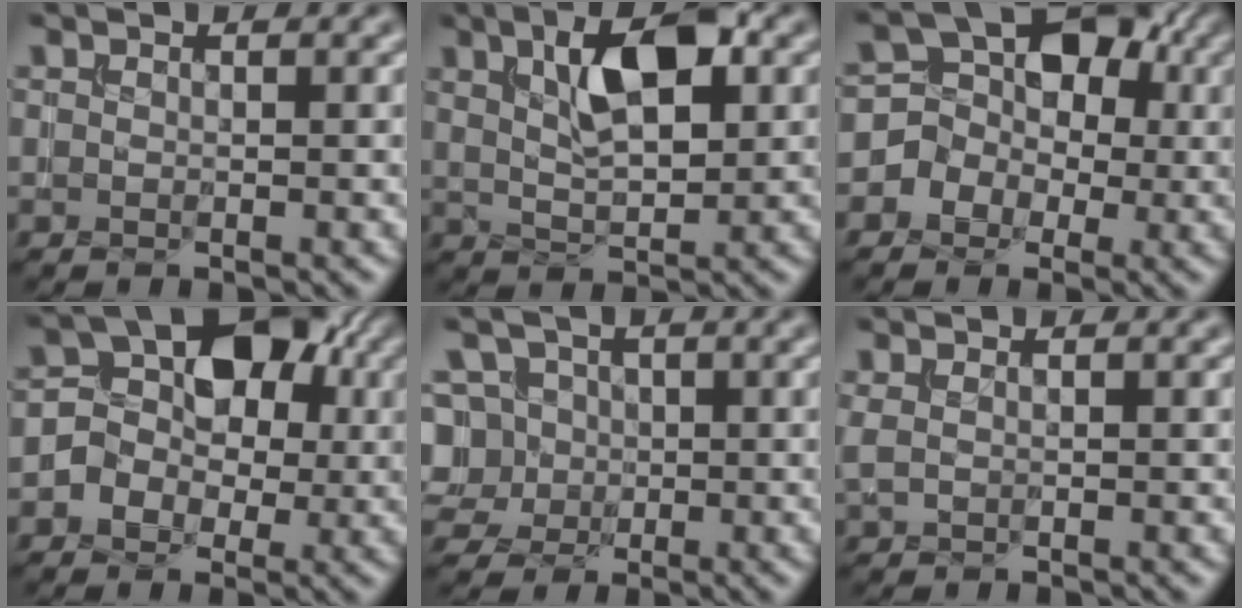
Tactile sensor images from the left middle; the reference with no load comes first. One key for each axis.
{"total": 6.4, "fx": 2.4, "fy": 2.6, "fz": 5.4, "tx": -0.093, "ty": 0.007, "tz": 0.039}
{"total": 5.4, "fx": -0.3, "fy": 4.6, "fz": 2.7, "tx": -0.017, "ty": 0.019, "tz": -0.025}
{"total": 6.1, "fx": -0.1, "fy": 4.6, "fz": 3.9, "tx": -0.043, "ty": 0.016, "tz": -0.018}
{"total": 7.2, "fx": 0.4, "fy": 6.5, "fz": 2.9, "tx": -0.056, "ty": 0.036, "tz": -0.018}
{"total": 0.8, "fx": 0.3, "fy": 0.2, "fz": 0.6, "tx": -0.016, "ty": 0.002, "tz": 0.006}